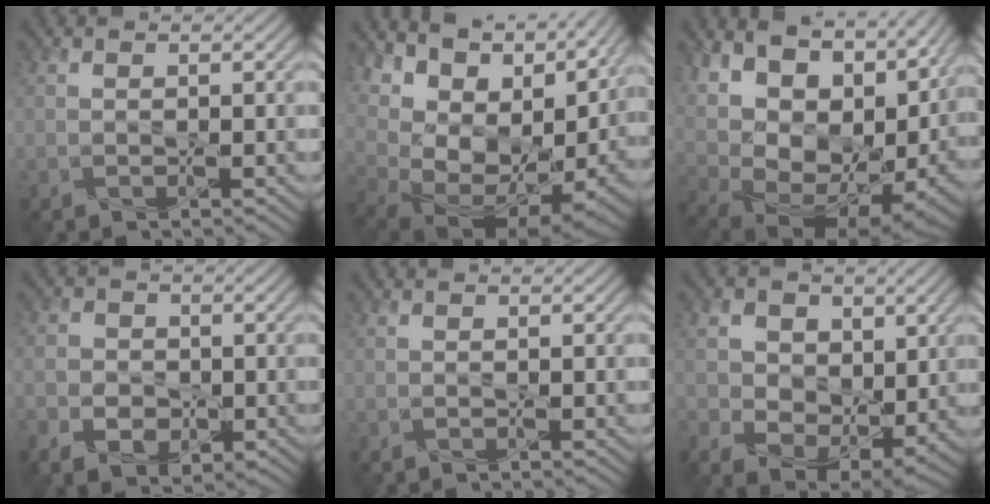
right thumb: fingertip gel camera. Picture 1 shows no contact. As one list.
[{"total": 18.2, "force": [4.9, 12.1, 12.6], "torque": [-0.217, 0.023, 0.136]}, {"total": 20.3, "force": [5.2, 13.5, 14.2], "torque": [-0.247, 0.026, 0.131]}, {"total": 4.3, "force": [-1.9, 3.3, 1.8], "torque": [-0.034, -0.009, -0.046]}, {"total": 0.0}, {"total": 7.5, "force": [1.6, 5.9, 4.4], "torque": [-0.115, -0.014, 0.023]}]